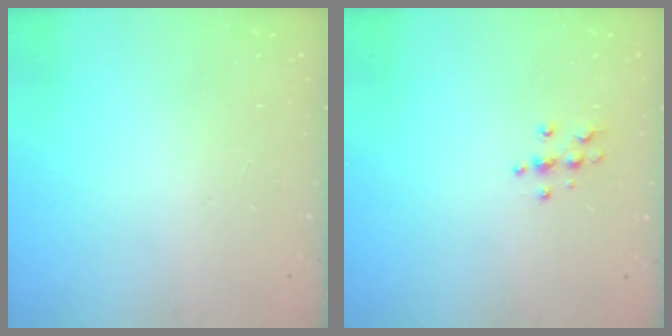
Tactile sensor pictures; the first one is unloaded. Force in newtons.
{"total": 5.6, "press": 5.5, "slide": 0.7}